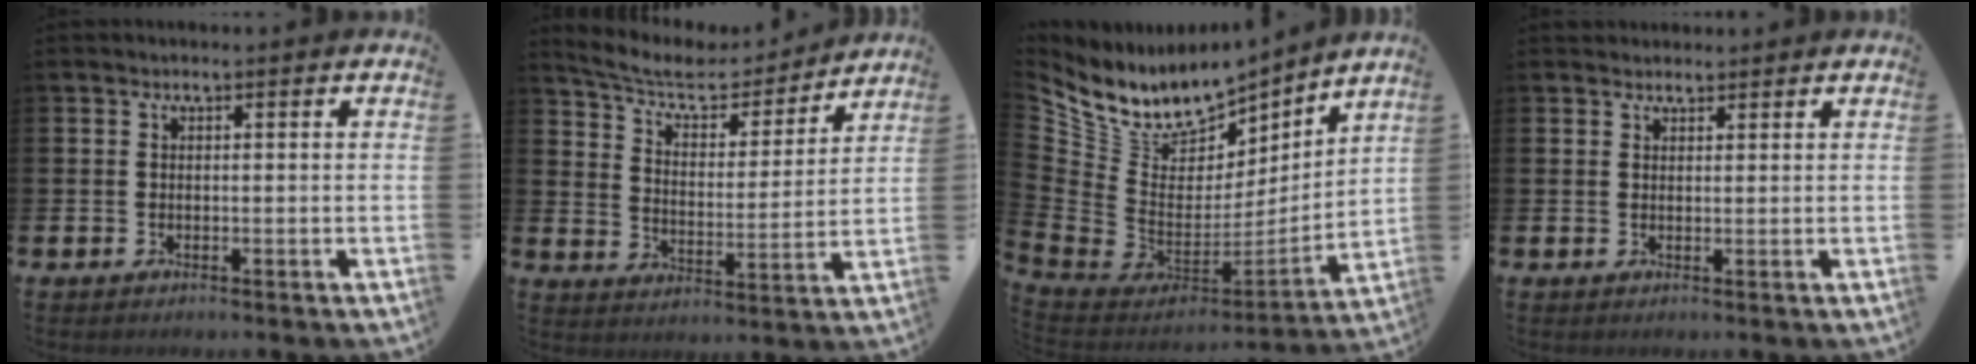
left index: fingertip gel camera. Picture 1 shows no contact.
{"total": 7.8, "force": [7.1, 2.1, 2.2], "torque": [-0.068, -0.058, 0.120]}
{"total": 9.9, "force": [8.5, 4.6, 2.2], "torque": [-0.104, -0.062, 0.156]}
{"total": 1.6, "force": [1.5, 0.6, 0.0], "torque": [0.007, 0.000, 0.028]}